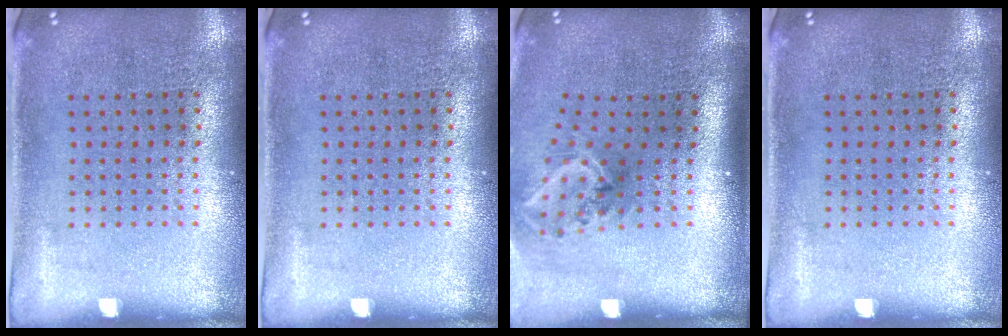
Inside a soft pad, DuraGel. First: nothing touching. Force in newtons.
{"total": 0.0}
{"total": 2.1, "press": 1.3, "slide": 1.6}
{"total": 0.0}